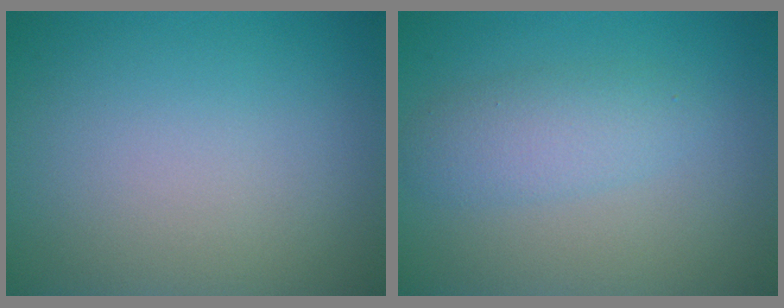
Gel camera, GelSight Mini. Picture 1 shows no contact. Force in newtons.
{"total": 2.8, "press": 2.8, "slide": 0.2}